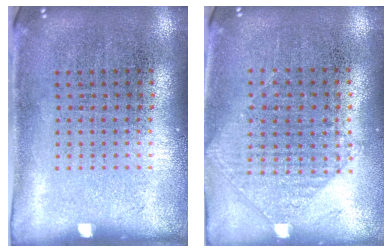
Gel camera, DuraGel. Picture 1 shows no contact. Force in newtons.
{"total": 1.0, "press": 0.9, "slide": 0.4}